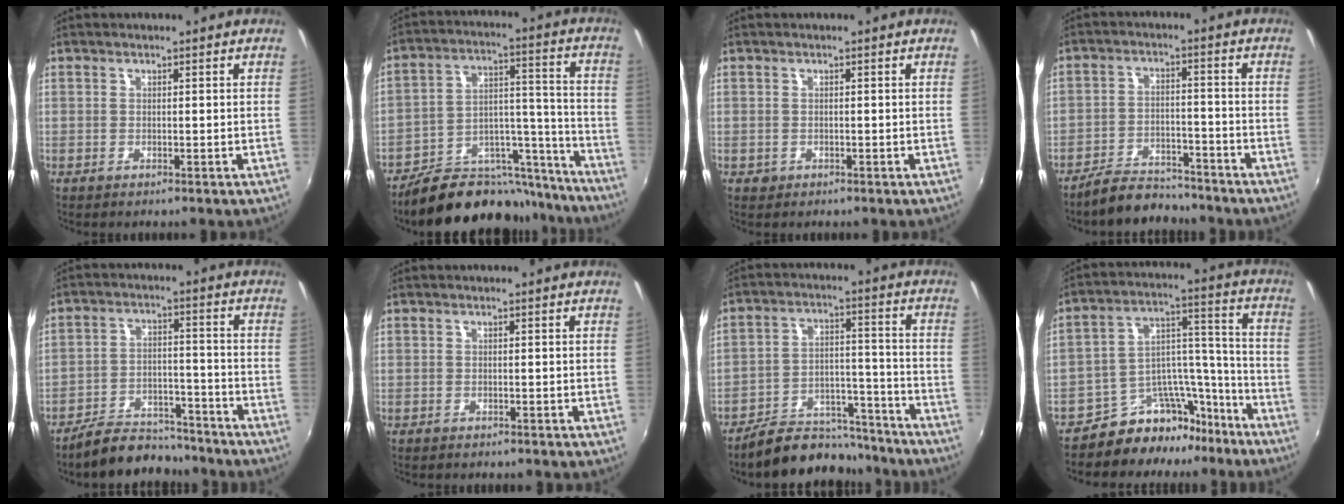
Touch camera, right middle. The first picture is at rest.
{"total": 21.1, "force": [-18.4, 7.8, 6.9], "torque": [-0.103, 0.054, -0.254]}
{"total": 0.9, "force": [-0.4, 0.8, 0.2], "torque": [-0.003, -0.003, -0.004]}
{"total": 8.2, "force": [-7.6, 2.4, 1.9], "torque": [-0.057, 0.008, -0.115]}
{"total": 10.8, "force": [-9.9, 3.4, 2.7], "torque": [-0.068, 0.014, -0.145]}
{"total": 0.9, "force": [-0.8, 0.2, 0.2], "torque": [-0.007, -0.002, -0.013]}
{"total": 14.3, "force": [-12.9, 5.1, 3.4], "torque": [-0.067, 0.035, -0.183]}
{"total": 12.9, "force": [-10.7, 6.4, 3.3], "torque": [-0.044, 0.071, -0.156]}